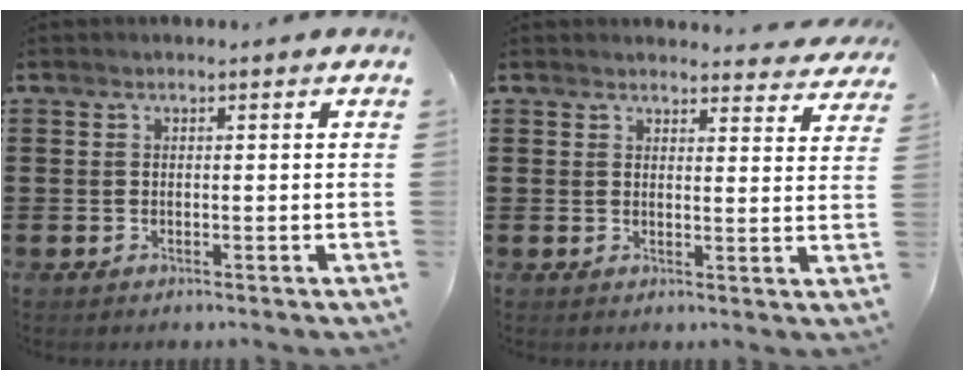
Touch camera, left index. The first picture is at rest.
{"total": 3.0, "force": [2.9, 0.3, 0.4], "torque": [-0.010, -0.016, 0.052]}